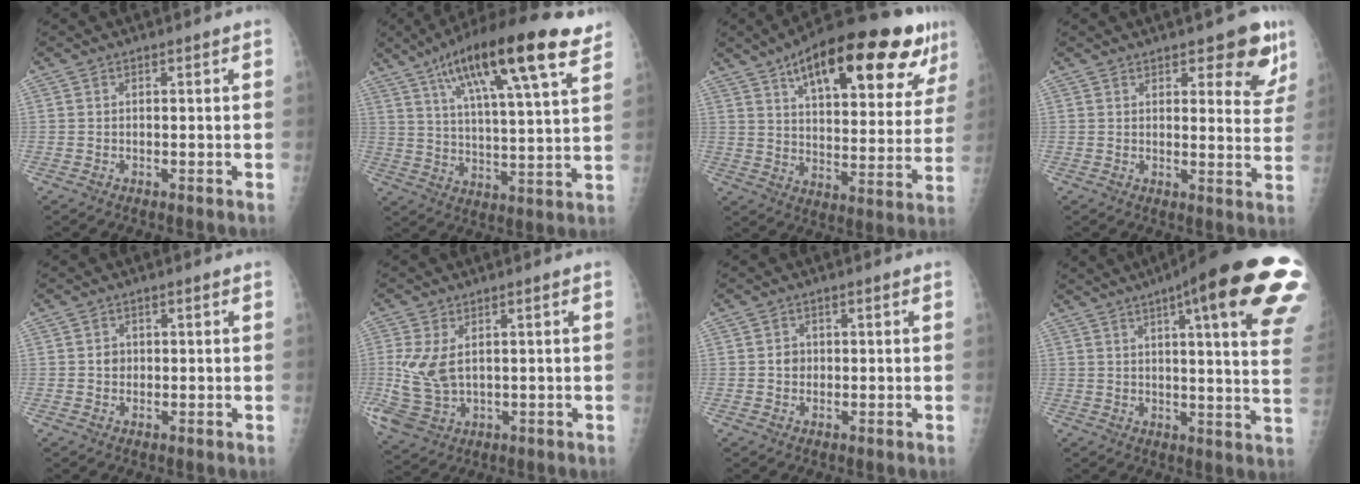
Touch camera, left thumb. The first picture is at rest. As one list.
[{"total": 22.7, "force": [12.9, 5.2, 18.0], "torque": [-0.279, -0.023, 0.206]}, {"total": 27.6, "force": [15.4, 9.5, 20.9], "torque": [-0.281, -0.017, 0.229]}, {"total": 9.0, "force": [5.7, 3.5, 5.9], "torque": [-0.029, -0.031, 0.068]}, {"total": 1.5, "force": [0.0, 1.5, 0.5], "torque": [0.001, 0.003, -0.001]}, {"total": 8.1, "force": [0.8, 5.2, 6.1], "torque": [-0.138, -0.009, 0.031]}, {"total": 1.7, "force": [-0.1, 1.6, 0.5], "torque": [0.001, 0.005, -0.004]}, {"total": 26.2, "force": [13.5, 4.7, 21.9], "torque": [-0.227, -0.017, 0.164]}]